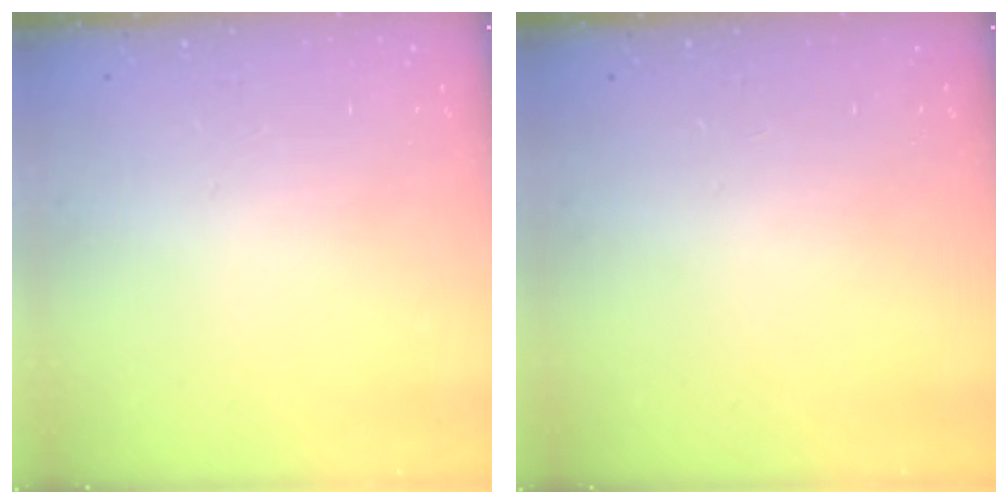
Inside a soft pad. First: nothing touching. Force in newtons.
{"total": 0.0}